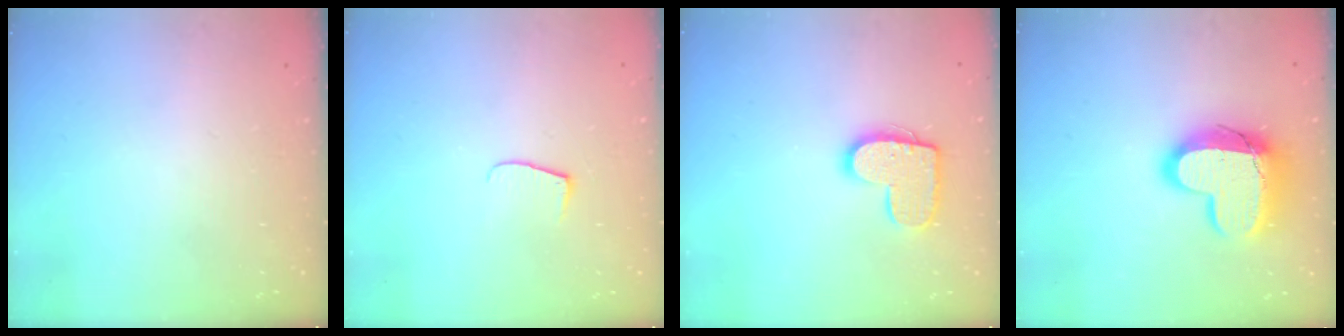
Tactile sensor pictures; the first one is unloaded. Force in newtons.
{"total": 6.3, "press": 6.2, "slide": 0.8}
{"total": 12.4, "press": 12.4, "slide": 0.6}
{"total": 15.8, "press": 15.7, "slide": 1.0}